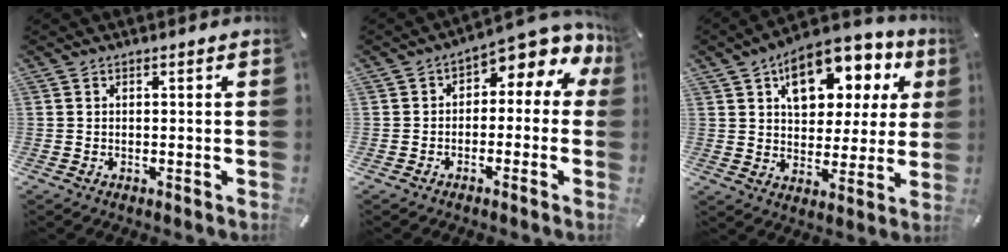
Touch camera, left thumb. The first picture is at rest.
{"total": 5.1, "force": [1.8, 3.2, 3.5], "torque": [-0.050, -0.025, 0.028]}
{"total": 13.8, "force": [7.5, 8.8, 7.5], "torque": [-0.109, -0.041, 0.134]}